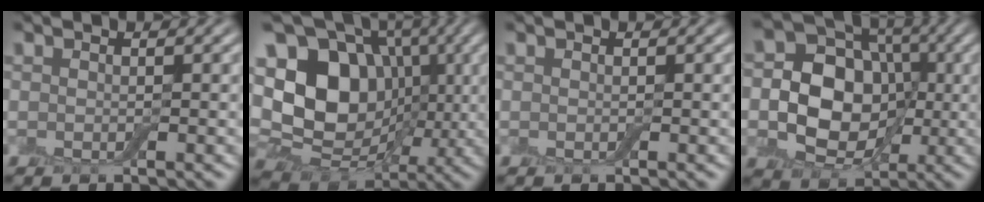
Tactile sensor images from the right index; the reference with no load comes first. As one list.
[{"total": 14.8, "force": [1.6, 11.8, 8.8], "torque": [-0.167, 0.017, 0.024]}, {"total": 0.0}, {"total": 9.5, "force": [-0.3, 7.6, 5.6], "torque": [-0.068, 0.007, -0.022]}]